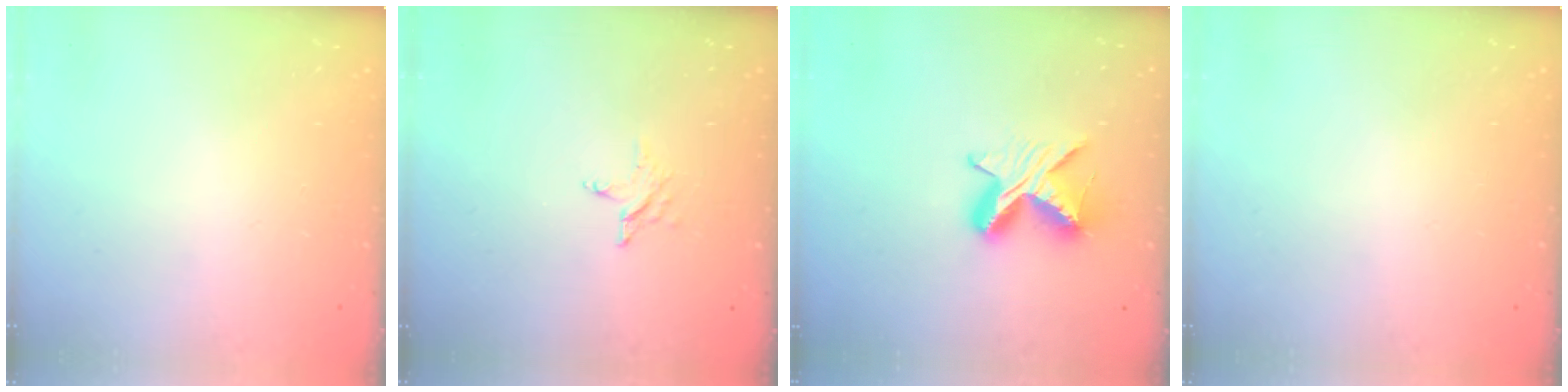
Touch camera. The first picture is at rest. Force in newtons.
{"total": 3.5, "press": 3.5, "slide": 0.4}
{"total": 9.6, "press": 9.6, "slide": 0.5}
{"total": 0.0}